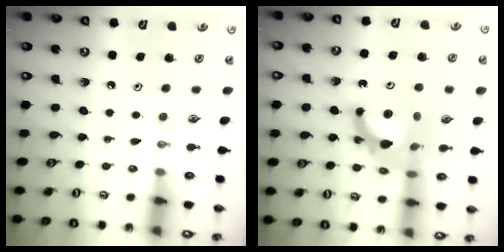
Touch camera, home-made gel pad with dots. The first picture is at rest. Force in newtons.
{"total": 12.9, "press": 12.7, "slide": 2.5}